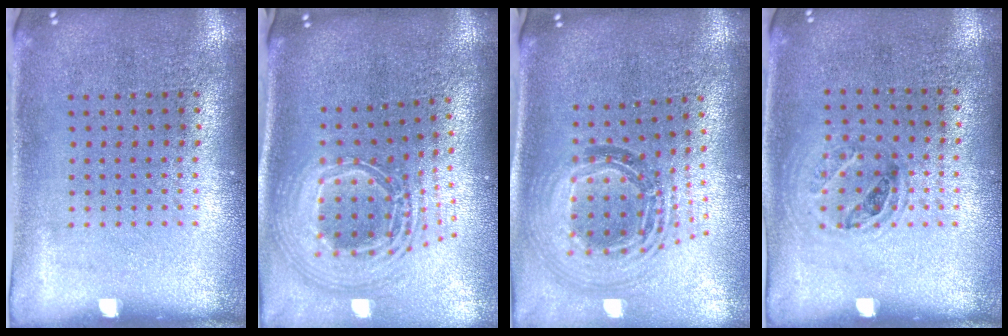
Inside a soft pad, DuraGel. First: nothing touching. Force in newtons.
{"total": 2.8, "press": 1.9, "slide": 2.0}
{"total": 1.4, "press": 1.2, "slide": 0.7}
{"total": 1.1, "press": 0.9, "slide": 0.6}